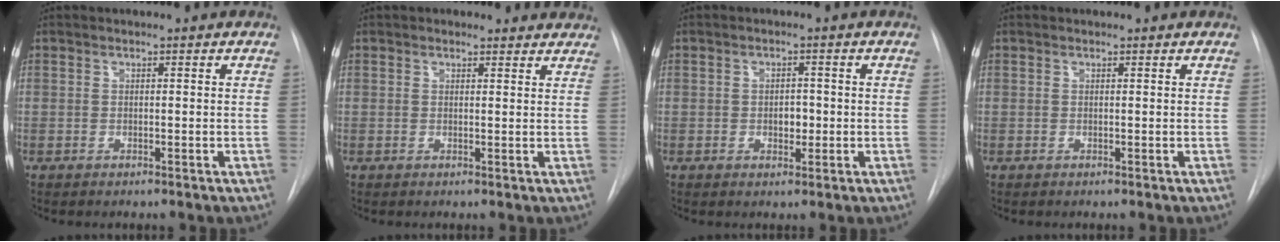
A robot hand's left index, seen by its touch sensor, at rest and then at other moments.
{"total": 3.3, "force": [2.9, 1.4, 0.2], "torque": [0.012, -0.005, 0.013]}
{"total": 2.4, "force": [-1.2, 1.3, 1.6], "torque": [-0.021, -0.004, -0.015]}
{"total": 0.0}